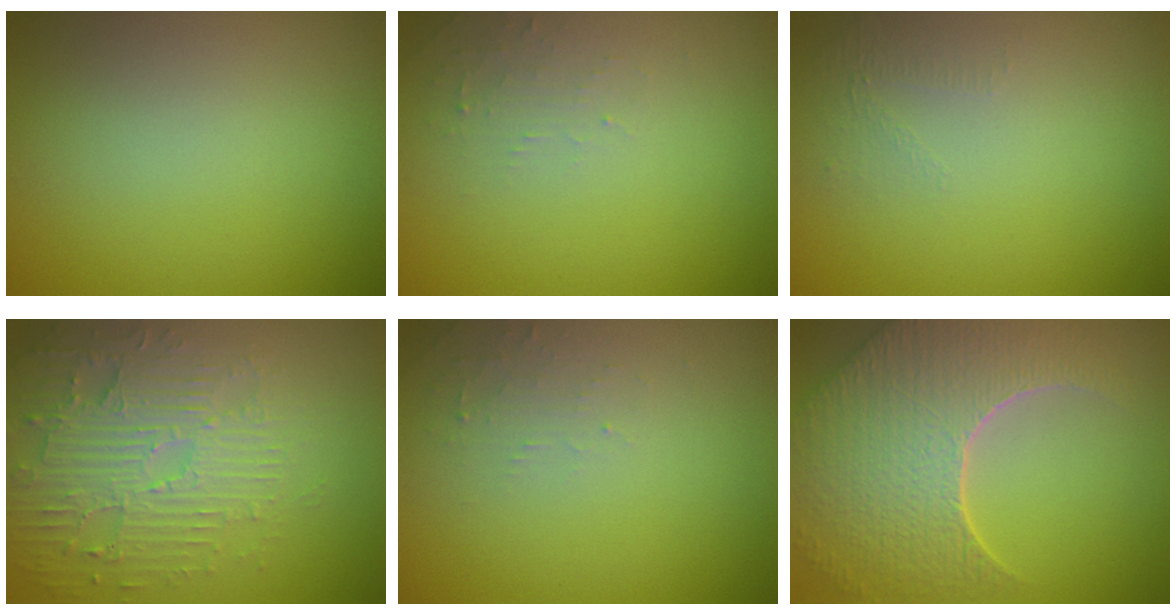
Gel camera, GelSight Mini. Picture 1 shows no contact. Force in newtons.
{"total": 1.2, "press": 1.2, "slide": 0.3}
{"total": 0.9, "press": 0.4, "slide": 0.8}
{"total": 4.9, "press": 4.3, "slide": 2.2}
{"total": 1.2, "press": 1.2, "slide": 0.3}
{"total": 9.0, "press": 6.4, "slide": 6.4}